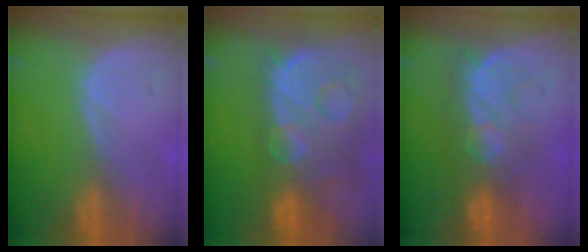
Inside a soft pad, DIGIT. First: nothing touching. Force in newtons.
{"total": 14.1, "press": 11.5, "slide": 8.2}
{"total": 8.0, "press": 7.8, "slide": 1.6}